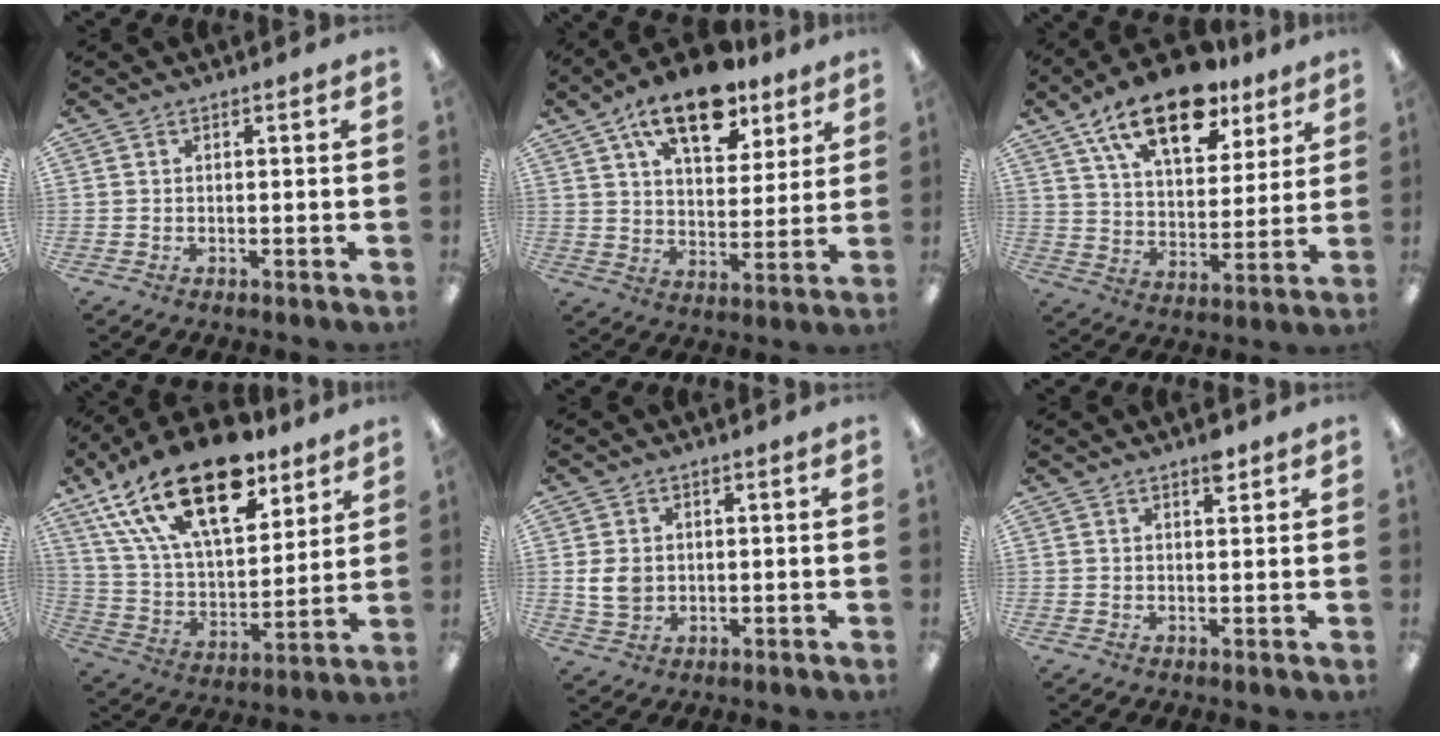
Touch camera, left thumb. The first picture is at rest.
{"total": 16.6, "force": [11.1, 7.9, 9.4], "torque": [-0.141, -0.055, 0.190]}
{"total": 19.0, "force": [12.6, 8.9, 11.1], "torque": [-0.182, -0.058, 0.216]}
{"total": 25.7, "force": [15.9, 12.1, 16.2], "torque": [-0.304, -0.089, 0.277]}
{"total": 5.3, "force": [0.3, 4.3, 3.1], "torque": [-0.080, 0.003, 0.004]}
{"total": 3.0, "force": [2.1, 1.2, 1.7], "torque": [-0.014, -0.008, 0.031]}